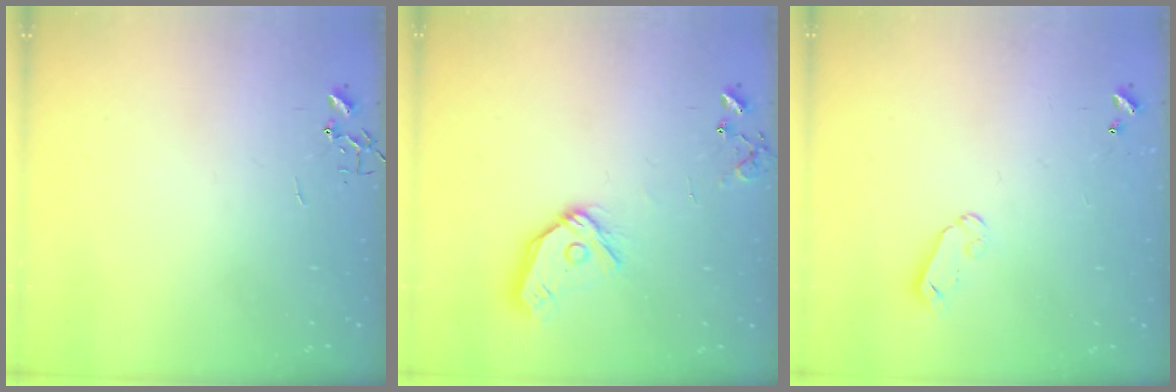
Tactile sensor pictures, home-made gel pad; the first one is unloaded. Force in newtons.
{"total": 13.4, "press": 13.2, "slide": 1.8}
{"total": 4.0, "press": 4.0, "slide": 0.4}